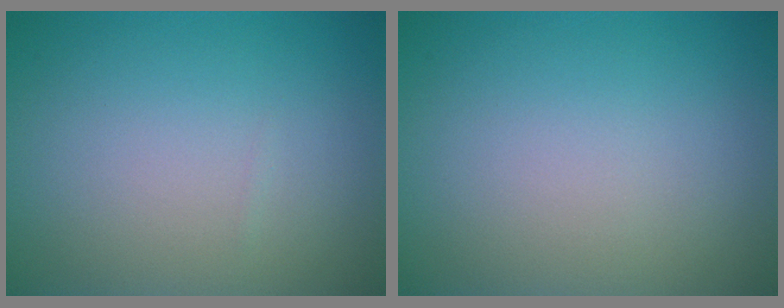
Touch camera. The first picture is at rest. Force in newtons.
{"total": 0.0}